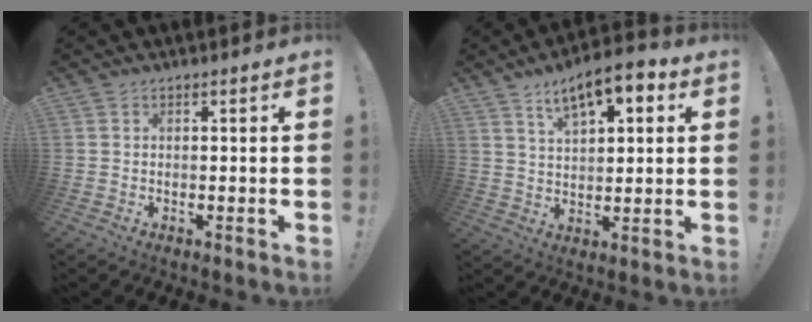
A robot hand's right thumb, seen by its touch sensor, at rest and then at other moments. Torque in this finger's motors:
{"motor_torque": [1.67, 1.69, 0.61, 0.58, 0.06]}